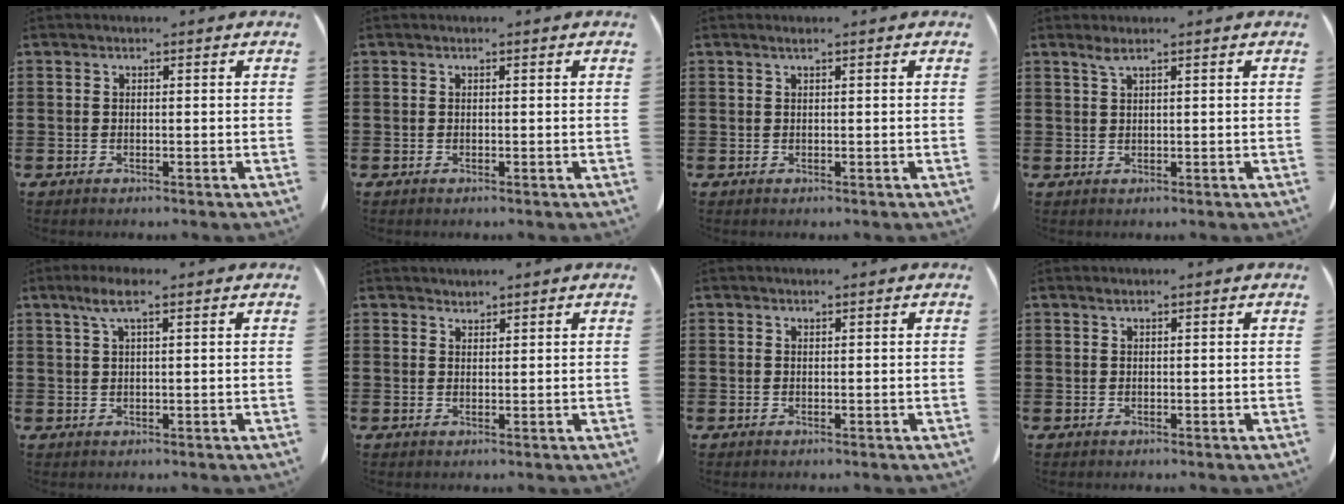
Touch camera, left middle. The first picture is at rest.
{"total": 0.0}
{"total": 0.6, "force": [0.3, -0.1, 0.5], "torque": [-0.008, -0.001, 0.007]}
{"total": 1.5, "force": [1.0, 0.0, 1.1], "torque": [-0.024, 0.000, 0.019]}
{"total": 3.4, "force": [1.8, 0.5, 2.8], "torque": [-0.060, 0.005, 0.030]}
{"total": 1.3, "force": [1.3, 0.1, -0.1], "torque": [0.000, -0.001, 0.025]}
{"total": 0.0}
{"total": 0.5, "force": [0.4, 0.0, 0.4], "torque": [-0.008, 0.000, 0.008]}